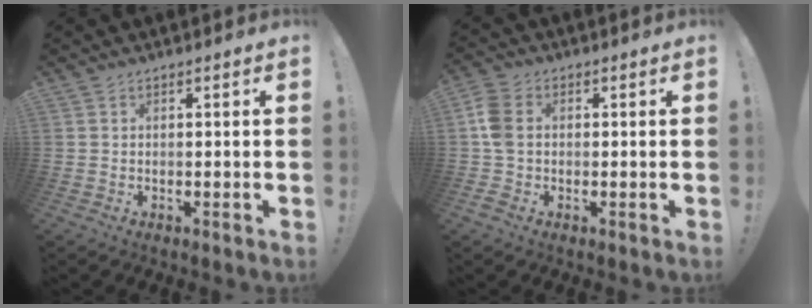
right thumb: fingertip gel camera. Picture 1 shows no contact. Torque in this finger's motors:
{"motor_torque": [0.52, 0.36, 0.95, -0.46, 0.32]}